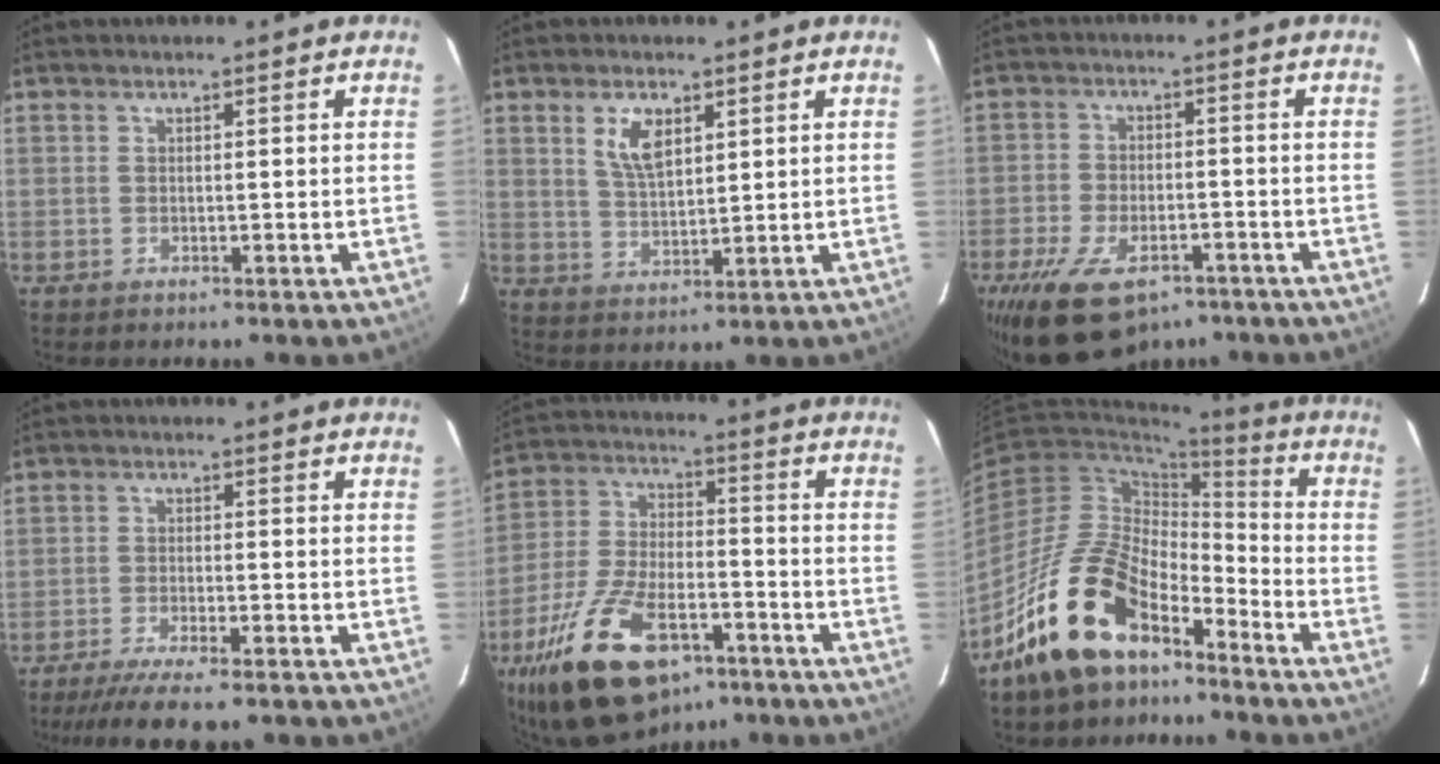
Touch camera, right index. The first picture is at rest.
{"total": 6.2, "force": [2.9, 3.1, 4.6], "torque": [-0.082, 0.003, 0.061]}
{"total": 14.9, "force": [-9.9, 7.2, 8.4], "torque": [-0.188, -0.023, -0.163]}
{"total": 10.5, "force": [-8.8, 1.5, 5.6], "torque": [-0.128, -0.029, -0.145]}
{"total": 22.2, "force": [-13.6, 10.6, 14.0], "torque": [-0.286, -0.013, -0.229]}
{"total": 16.6, "force": [-12.0, 7.6, 8.7], "torque": [-0.165, 0.024, -0.209]}